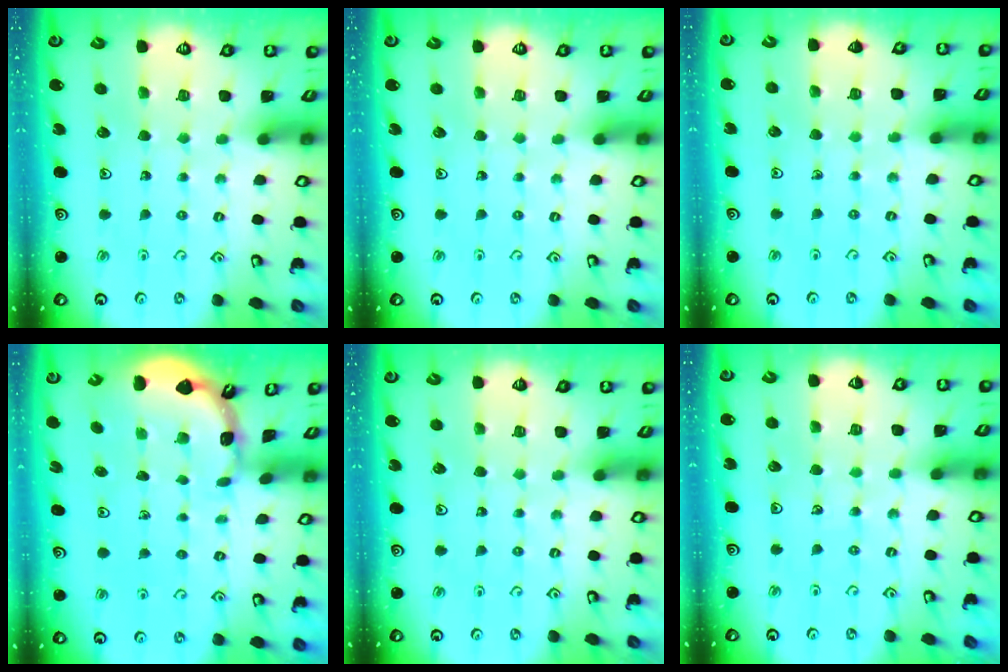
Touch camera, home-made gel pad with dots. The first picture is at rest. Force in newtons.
{"total": 0.0}
{"total": 3.7, "press": 3.7, "slide": 0.5}
{"total": 1.8, "press": 1.8, "slide": 0.1}
{"total": 0.0}
{"total": 4.2, "press": 4.1, "slide": 1.0}